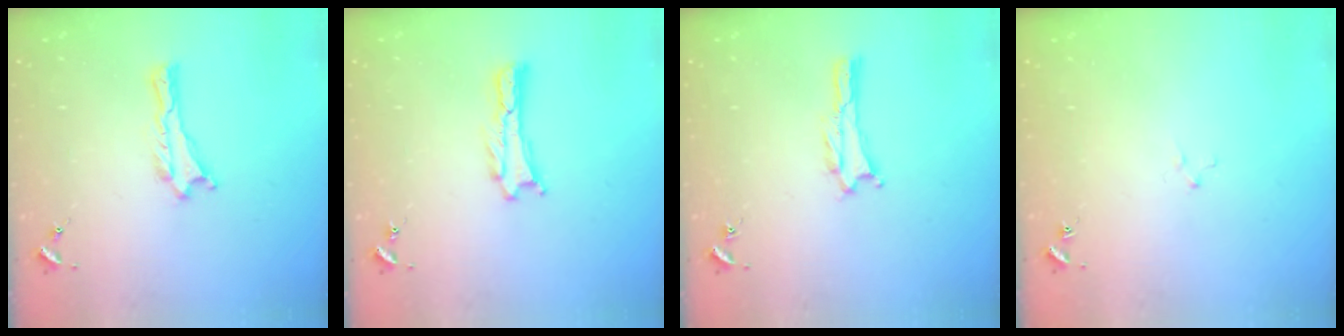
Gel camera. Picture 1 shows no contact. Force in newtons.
{"total": 0.0}
{"total": 0.0}
{"total": 1.5, "press": 1.5, "slide": 0.2}